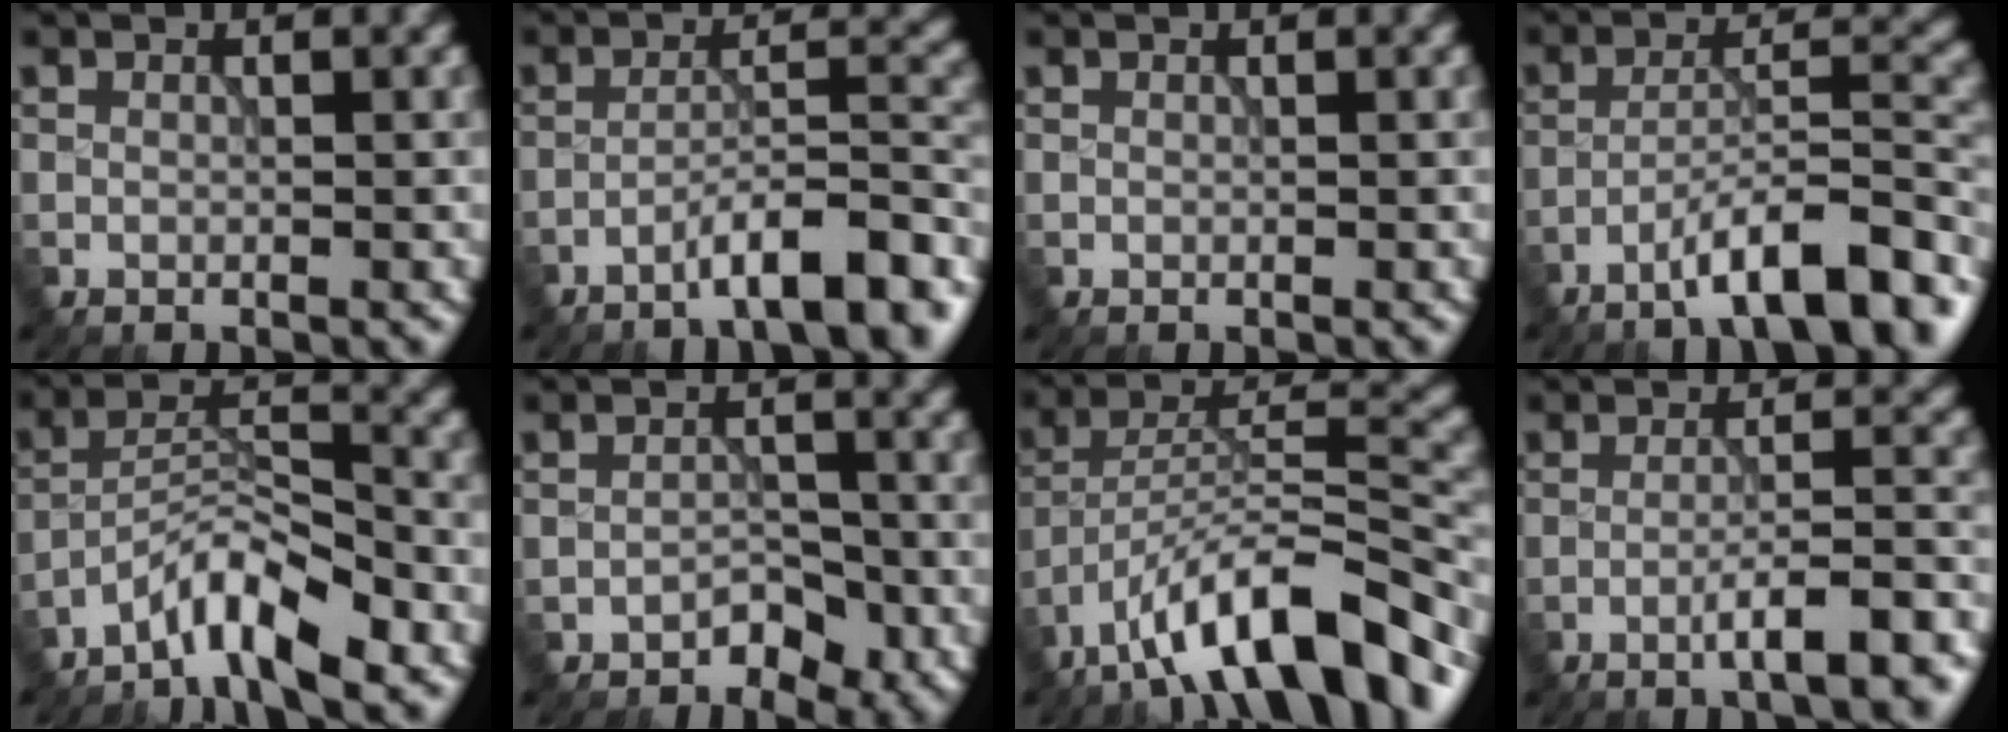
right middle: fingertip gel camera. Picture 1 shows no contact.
{"total": 7.4, "force": [-5.0, 1.5, 5.3], "torque": [-0.079, 0.014, -0.075]}
{"total": 0.0}
{"total": 9.5, "force": [-6.3, 2.1, 6.8], "torque": [-0.102, 0.019, -0.100]}
{"total": 5.3, "force": [-4.0, 0.9, 3.3], "torque": [-0.055, 0.008, -0.080]}
{"total": 1.9, "force": [-1.4, 1.1, 0.7], "torque": [-0.007, 0.007, -0.023]}
{"total": 12.7, "force": [-8.7, 3.8, 8.4], "torque": [-0.127, 0.020, -0.158]}
{"total": 6.5, "force": [-3.6, 1.2, 5.2], "torque": [-0.066, 0.014, -0.055]}